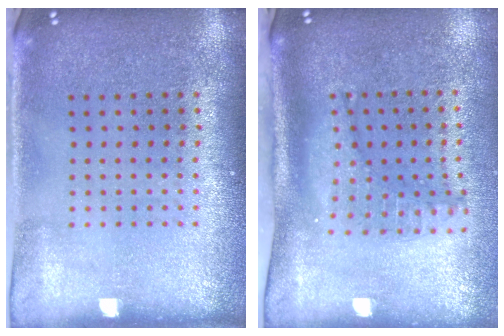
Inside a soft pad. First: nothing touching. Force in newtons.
{"total": 1.4, "press": 1.3, "slide": 0.6}